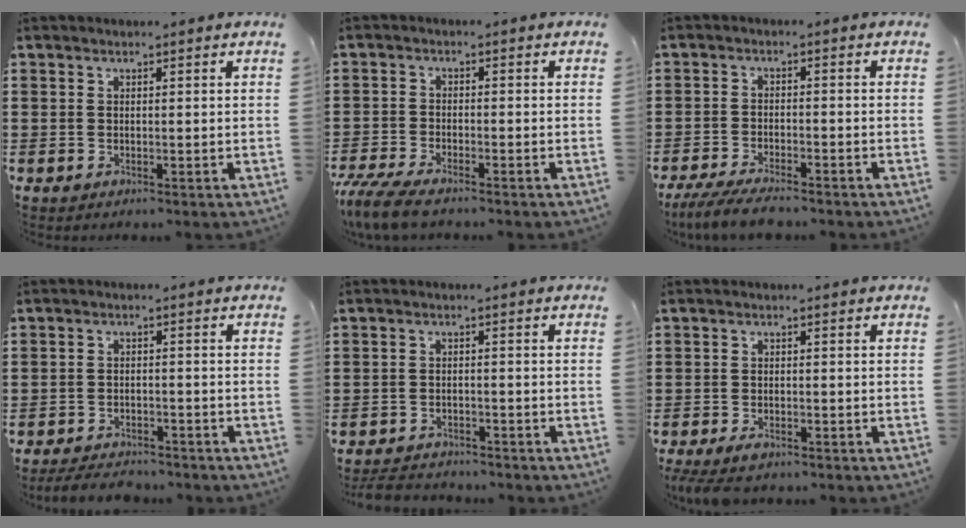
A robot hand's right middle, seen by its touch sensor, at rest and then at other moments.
{"total": 4.7, "force": [-4.2, 0.5, 2.1], "torque": [-0.064, -0.015, -0.086]}
{"total": 4.6, "force": [-4.1, 0.6, 1.9], "torque": [-0.052, -0.014, -0.082]}
{"total": 3.4, "force": [-3.4, 0.5, 0.4], "torque": [-0.010, 0.000, -0.070]}
{"total": 3.0, "force": [-2.9, 0.5, 0.1], "torque": [-0.008, -0.001, -0.061]}
{"total": 2.1, "force": [-1.7, 0.6, 1.0], "torque": [-0.027, -0.002, -0.037]}